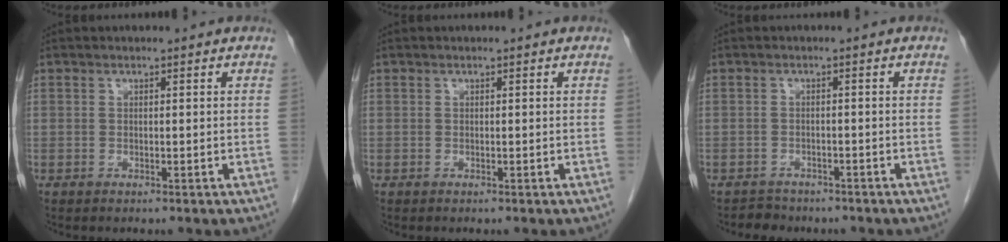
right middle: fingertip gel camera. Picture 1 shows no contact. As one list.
[{"total": 0.0}, {"total": 2.8, "force": [-2.4, 1.4, -0.1], "torque": [-0.010, 0.001, -0.036]}]